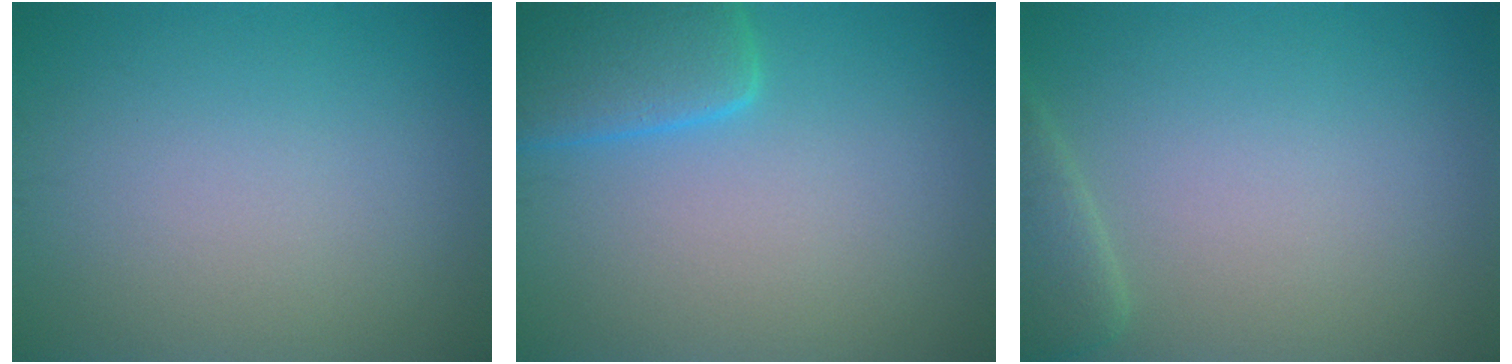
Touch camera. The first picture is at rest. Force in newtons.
{"total": 5.2, "press": 5.1, "slide": 0.5}
{"total": 2.2, "press": 2.2, "slide": 0.3}